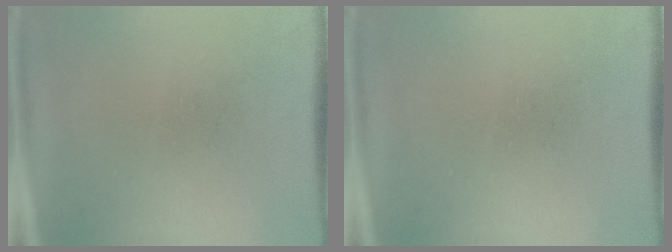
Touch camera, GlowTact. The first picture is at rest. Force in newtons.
{"total": 0.0}